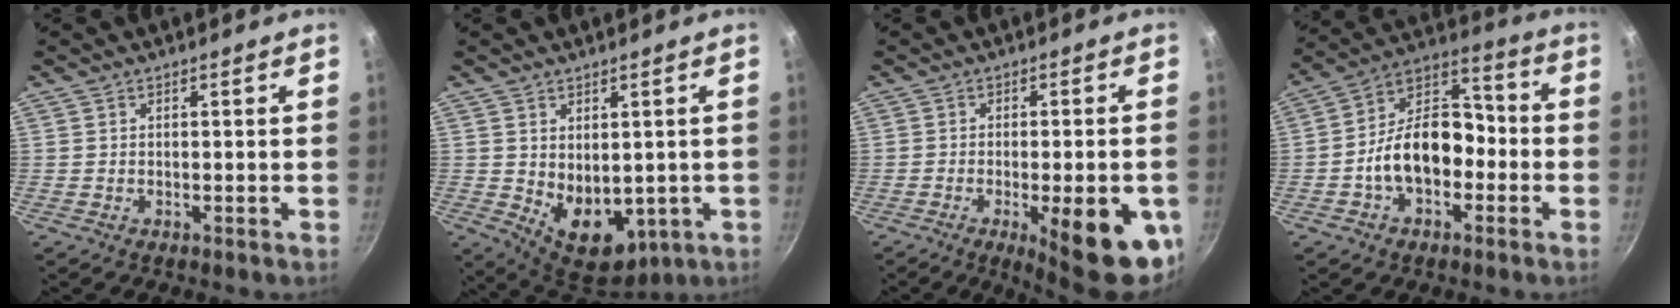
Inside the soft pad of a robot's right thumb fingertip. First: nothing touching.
{"total": 10.8, "force": [-0.4, 7.3, 7.9], "torque": [-0.088, -0.025, 0.019]}
{"total": 16.1, "force": [-5.3, 4.8, 14.4], "torque": [-0.152, 0.008, -0.062]}
{"total": 14.6, "force": [-3.5, 9.7, 10.3], "torque": [-0.126, 0.059, -0.071]}